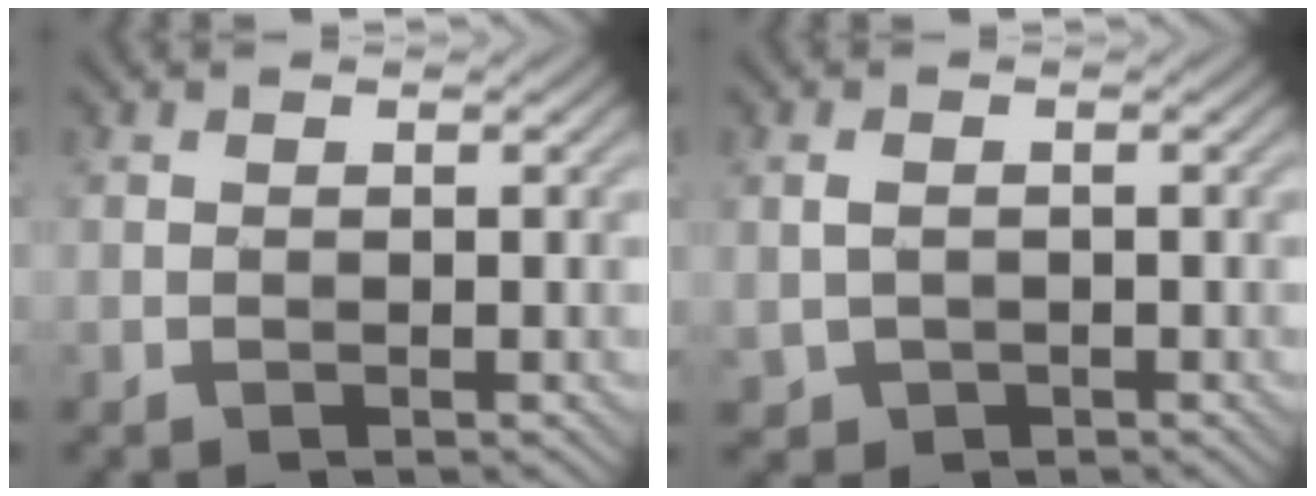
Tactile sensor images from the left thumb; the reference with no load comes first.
{"total": 2.1, "force": [-0.2, 1.6, 1.3], "torque": [-0.035, -0.003, -0.002]}